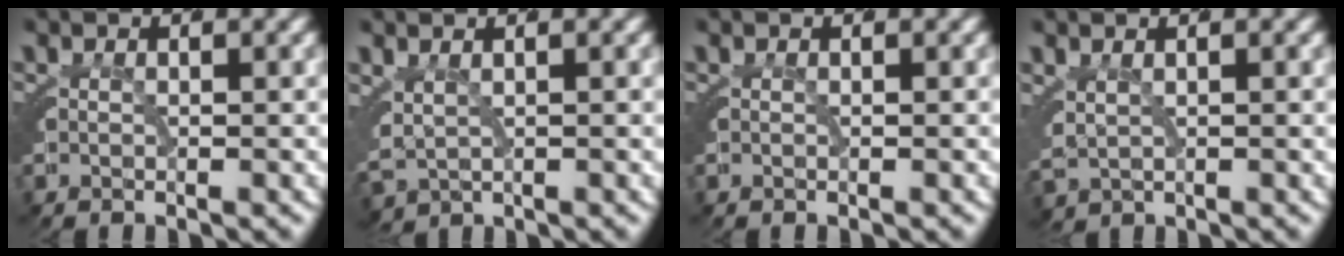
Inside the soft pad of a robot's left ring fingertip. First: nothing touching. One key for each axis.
{"total": 2.4, "fx": 0.7, "fy": 1.7, "fz": 1.4, "tx": -0.051, "ty": -0.020, "tz": 0.031}
{"total": 0.0}
{"total": 1.6, "fx": 0.9, "fy": 0.9, "fz": 1.0, "tx": -0.035, "ty": -0.014, "tz": 0.031}